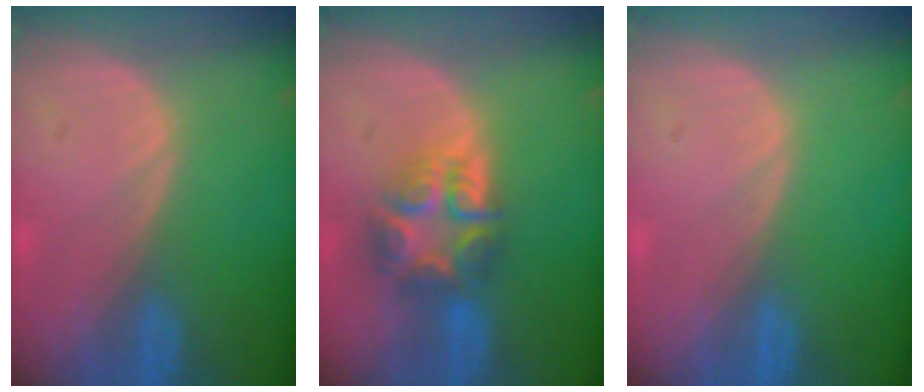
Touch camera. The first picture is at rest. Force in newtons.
{"total": 7.7, "press": 6.7, "slide": 3.8}
{"total": 0.0}